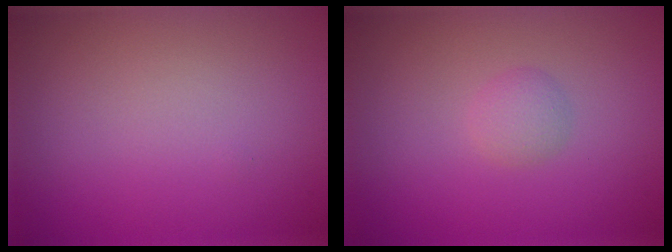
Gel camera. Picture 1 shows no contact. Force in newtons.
{"total": 1.3, "press": 1.3, "slide": 0.1}